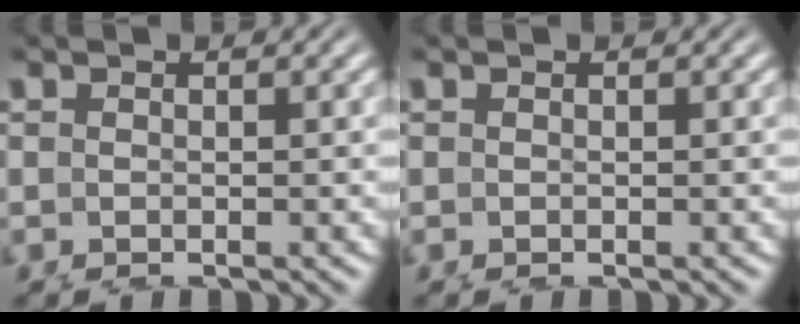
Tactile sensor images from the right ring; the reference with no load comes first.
{"total": 0.0}